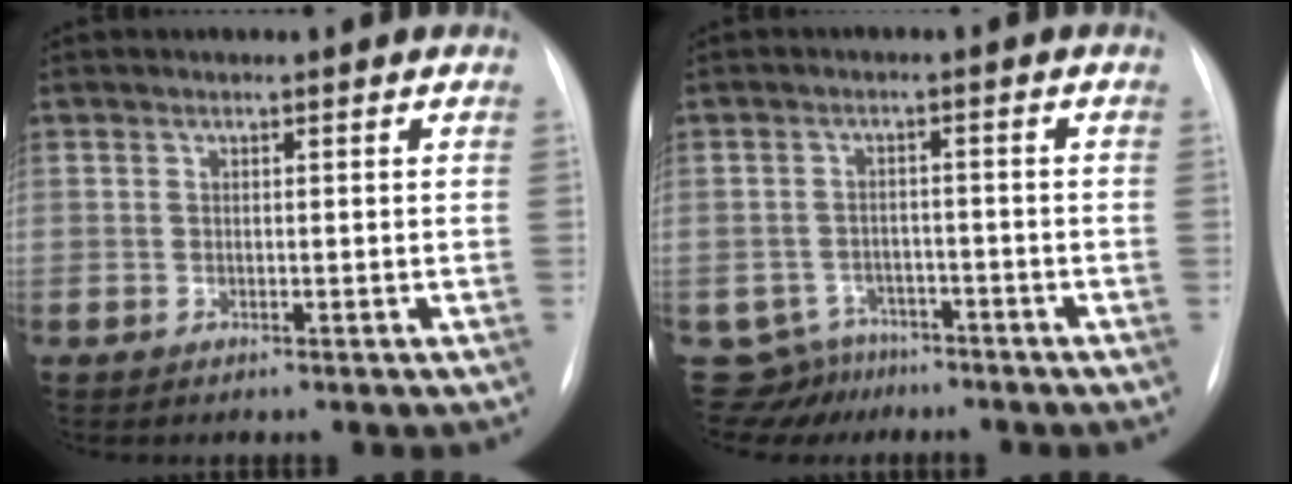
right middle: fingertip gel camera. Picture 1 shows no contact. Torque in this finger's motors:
{"motor_torque": [-0.36, -0.36, -0.16, -0.04]}